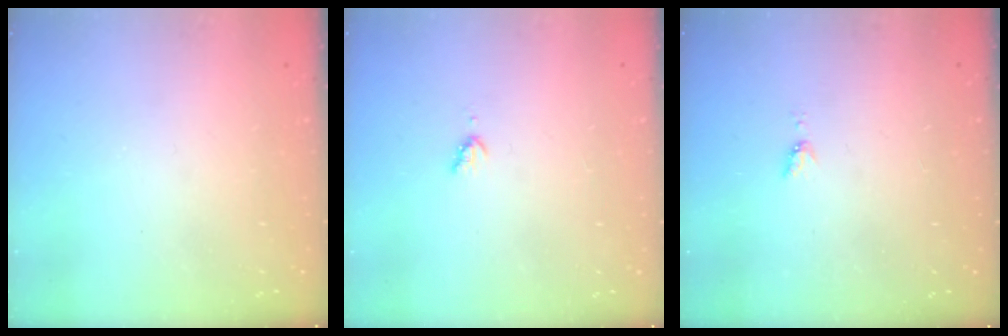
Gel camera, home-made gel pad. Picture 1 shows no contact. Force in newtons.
{"total": 3.7, "press": 3.7, "slide": 0.5}
{"total": 4.4, "press": 4.4, "slide": 0.6}